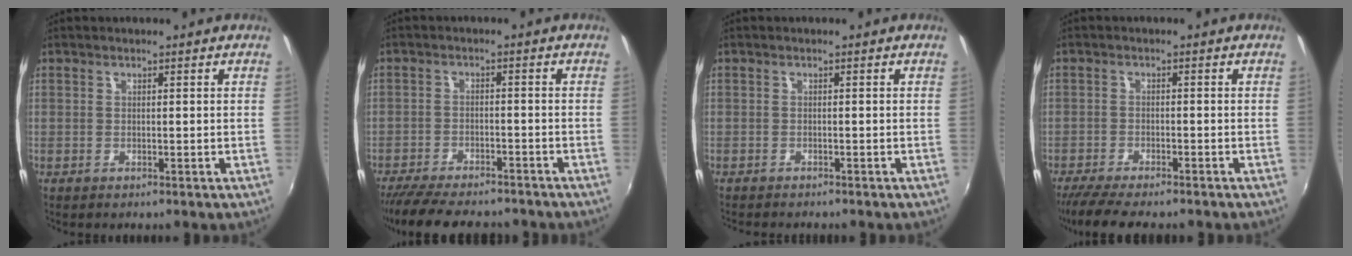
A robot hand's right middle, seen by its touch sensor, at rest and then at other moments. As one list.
[{"total": 14.1, "force": [-12.0, 3.8, 6.2], "torque": [-0.135, -0.025, -0.186]}, {"total": 2.4, "force": [-2.2, 0.4, 0.7], "torque": [-0.022, -0.012, -0.037]}, {"total": 8.5, "force": [-7.2, 1.4, 4.3], "torque": [-0.103, -0.027, -0.122]}]